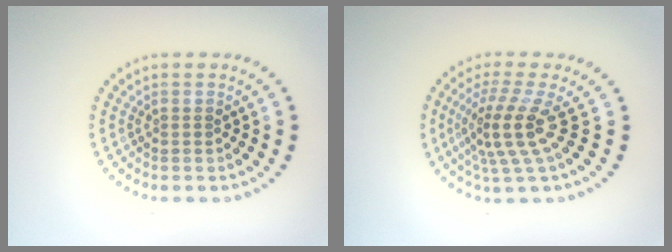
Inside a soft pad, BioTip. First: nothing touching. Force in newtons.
{"total": 3.9, "press": 2.8, "slide": 2.8}